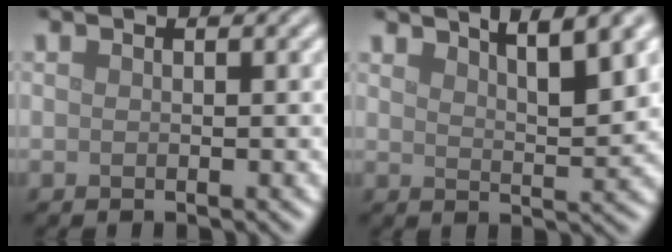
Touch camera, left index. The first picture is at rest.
{"total": 5.2, "force": [3.5, 1.2, 3.6], "torque": [-0.040, 0.007, 0.052]}